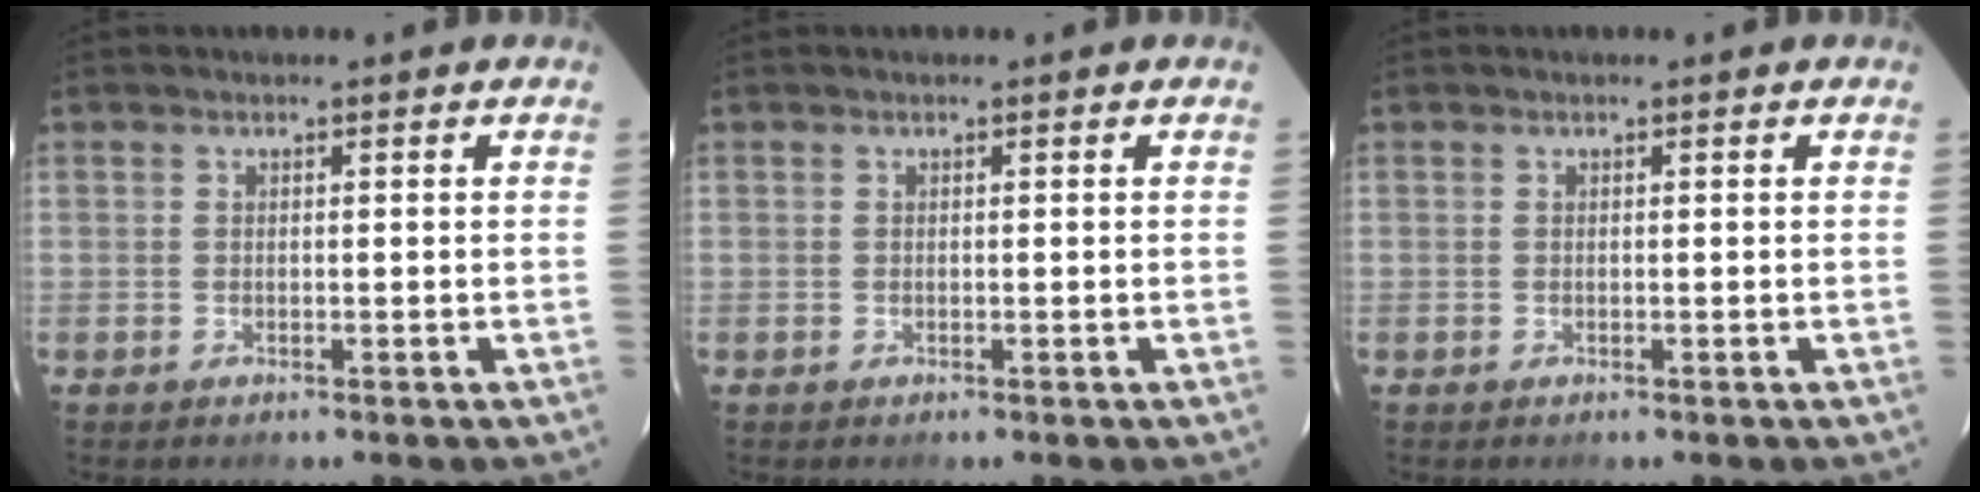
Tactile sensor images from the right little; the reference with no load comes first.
{"total": 0.0}
{"total": 0.0}